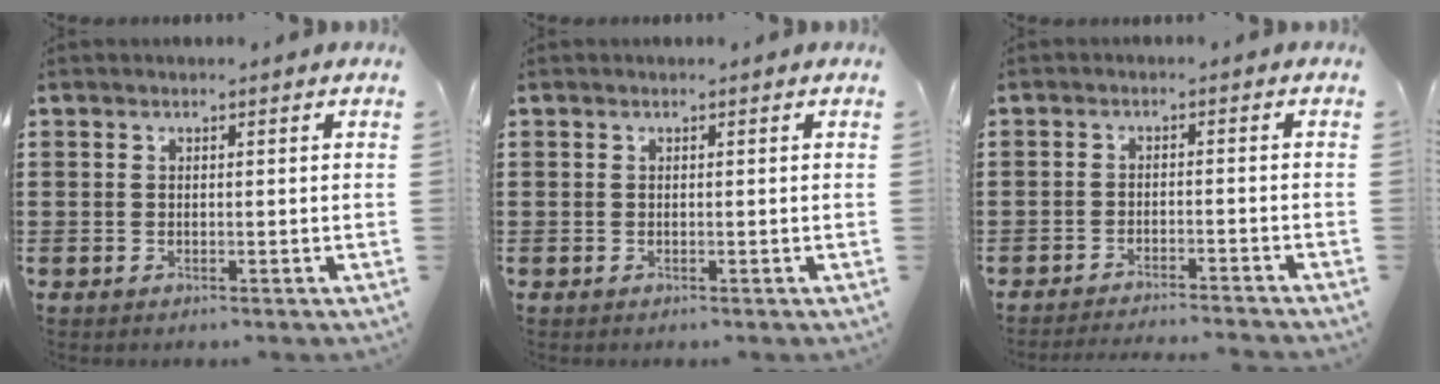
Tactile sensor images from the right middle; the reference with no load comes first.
{"total": 0.0}
{"total": 2.4, "force": [-2.4, -0.1, 0.2], "torque": [-0.007, 0.001, -0.051]}